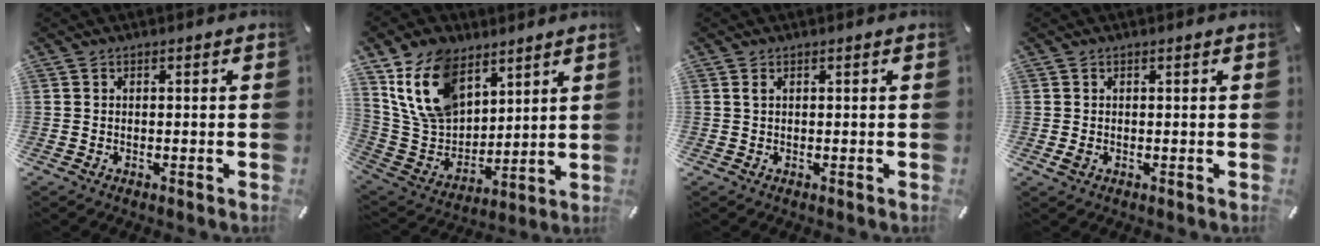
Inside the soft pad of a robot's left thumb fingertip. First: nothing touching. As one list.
[{"total": 17.0, "force": [9.7, 11.4, 8.2], "torque": [-0.197, -0.037, 0.187]}, {"total": 0.7, "force": [0.3, 0.2, 0.6], "torque": [-0.011, 0.002, 0.004]}, {"total": 0.9, "force": [0.0, 0.6, 0.7], "torque": [-0.005, -0.002, -0.002]}]